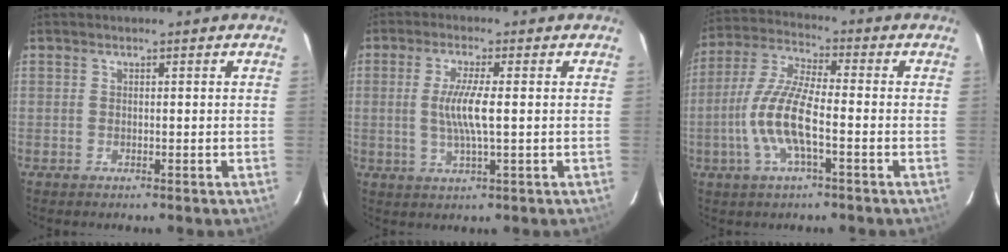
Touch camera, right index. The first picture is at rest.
{"total": 6.2, "force": [0.0, 0.4, 6.1], "torque": [-0.117, -0.005, 0.001]}
{"total": 11.6, "force": [-3.2, 2.8, 10.8], "torque": [-0.232, -0.001, -0.066]}